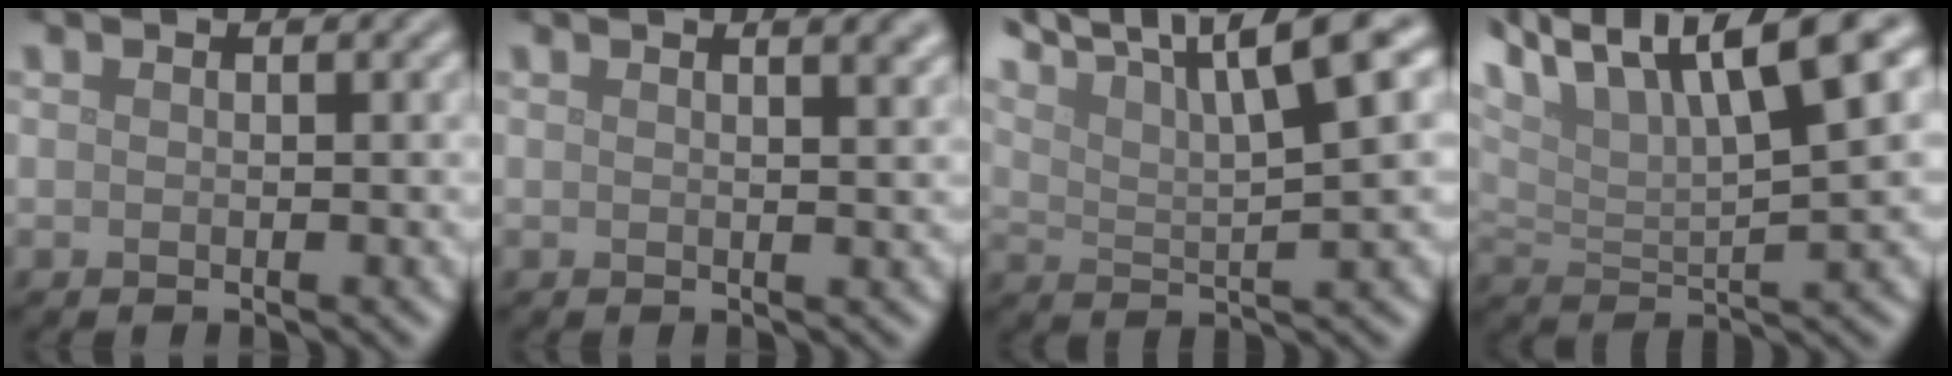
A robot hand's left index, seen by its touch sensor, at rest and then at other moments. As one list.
[{"total": 2.9, "force": [1.6, 1.2, 2.1], "torque": [-0.005, 0.009, 0.010]}, {"total": 9.4, "force": [6.6, 1.9, 6.5], "torque": [-0.102, 0.024, 0.101]}, {"total": 11.8, "force": [7.3, 3.5, 8.6], "torque": [-0.162, 0.019, 0.126]}]